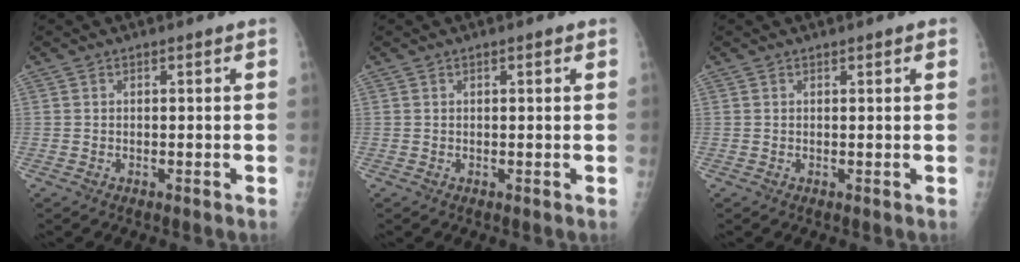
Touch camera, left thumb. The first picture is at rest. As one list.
[{"total": 1.0, "force": [0.5, 0.2, 0.9], "torque": [-0.013, 0.001, 0.006]}, {"total": 1.3, "force": [0.7, 0.2, 1.0], "torque": [-0.014, 0.000, 0.007]}]